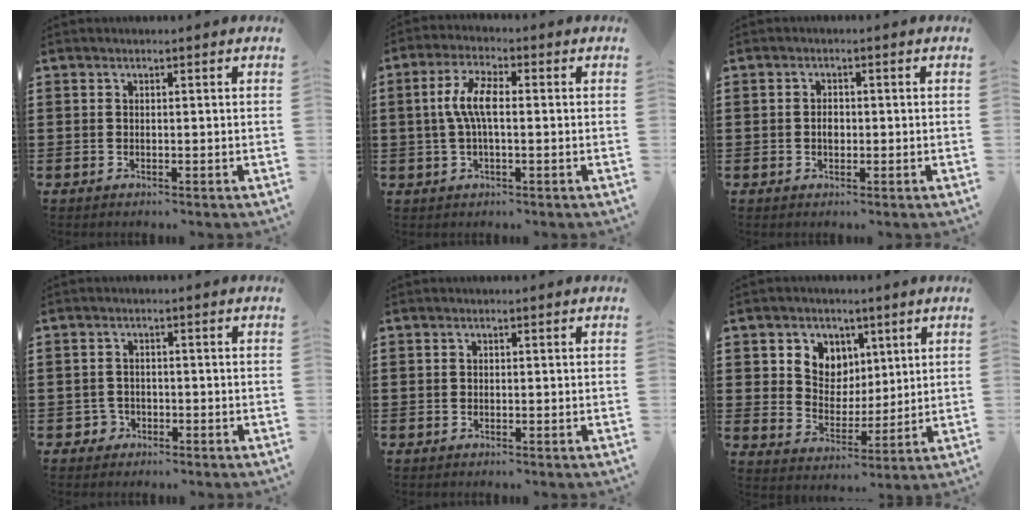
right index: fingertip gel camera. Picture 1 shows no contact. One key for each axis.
{"total": 5.8, "fx": 0.2, "fy": 1.9, "fz": 5.5, "tx": -0.120, "ty": 0.001, "tz": -0.004}
{"total": 1.9, "fx": -0.2, "fy": 1.2, "fz": 1.5, "tx": -0.030, "ty": 0.005, "tz": -0.004}
{"total": 1.7, "fx": -1.0, "fy": 1.4, "fz": 0.2, "tx": -0.009, "ty": 0.000, "tz": -0.024}
{"total": 0.0}
{"total": 5.6, "fx": 3.0, "fy": 4.7, "fz": 0.3, "tx": -0.031, "ty": -0.001, "tz": 0.052}